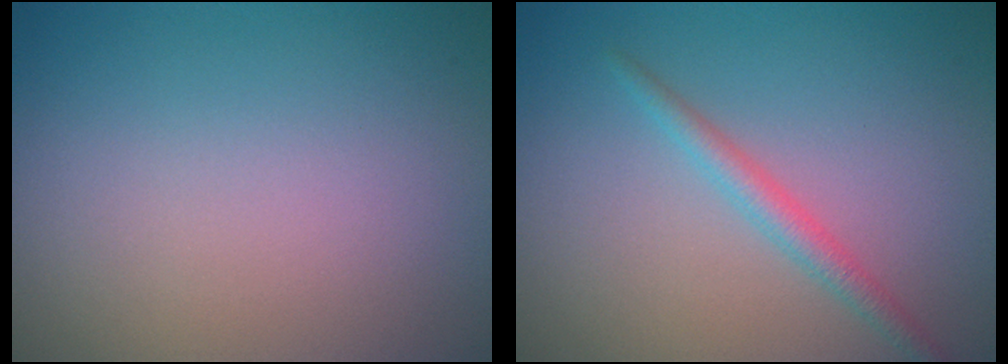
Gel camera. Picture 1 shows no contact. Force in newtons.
{"total": 1.9, "press": 1.9, "slide": 0.1}